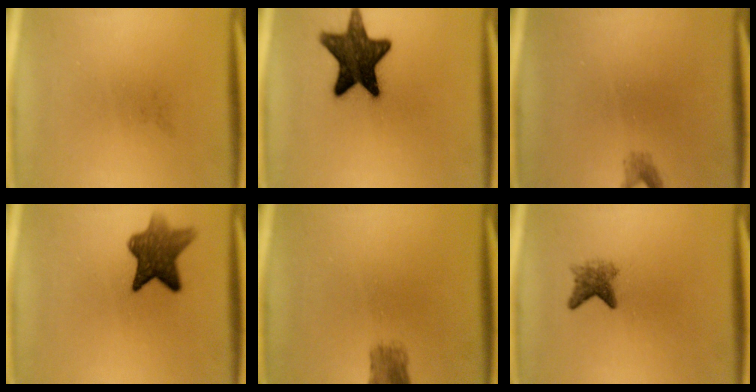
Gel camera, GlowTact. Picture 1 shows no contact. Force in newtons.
{"total": 14.5}
{"total": 1.2}
{"total": 8.3}
{"total": 2.9}
{"total": 2.9}